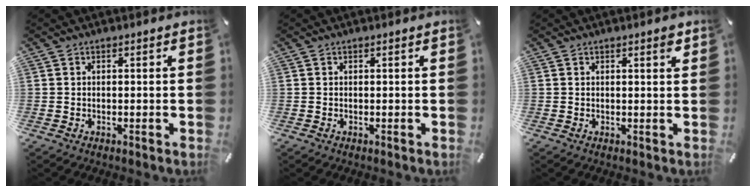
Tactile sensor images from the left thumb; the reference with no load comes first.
{"total": 0.0}
{"total": 1.5, "force": [0.9, 0.2, 1.1], "torque": [-0.015, -0.003, 0.013]}